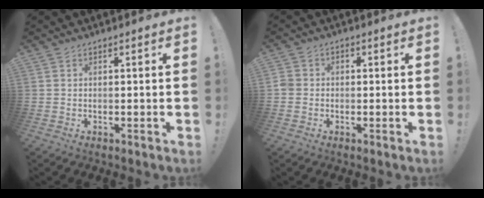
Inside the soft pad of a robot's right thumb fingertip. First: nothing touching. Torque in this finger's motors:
{"motor_torque": [0.35, 0.53, 0.25, -0.13, -0.02]}